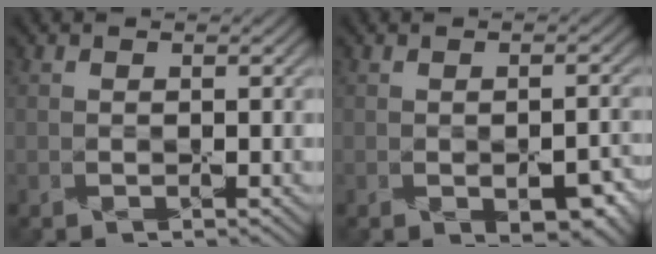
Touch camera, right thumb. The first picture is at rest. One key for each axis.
{"total": 4.1, "fx": -1.4, "fy": 2.0, "fz": 3.2, "tx": -0.049, "ty": -0.018, "tz": -0.009}